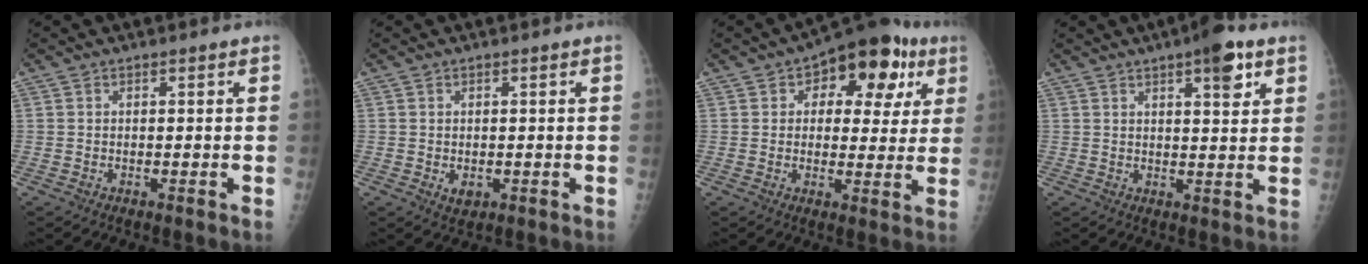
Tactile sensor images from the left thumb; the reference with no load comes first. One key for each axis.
{"total": 2.4, "fx": -0.4, "fy": 1.8, "fz": 1.5, "tx": -0.015, "ty": -0.002, "tz": 0.000}
{"total": 15.2, "fx": 6.2, "fy": 8.9, "fz": 10.7, "tx": -0.084, "ty": 0.007, "tz": 0.077}
{"total": 7.3, "fx": 4.0, "fy": 2.3, "fz": 5.6, "tx": -0.064, "ty": -0.015, "tz": 0.052}